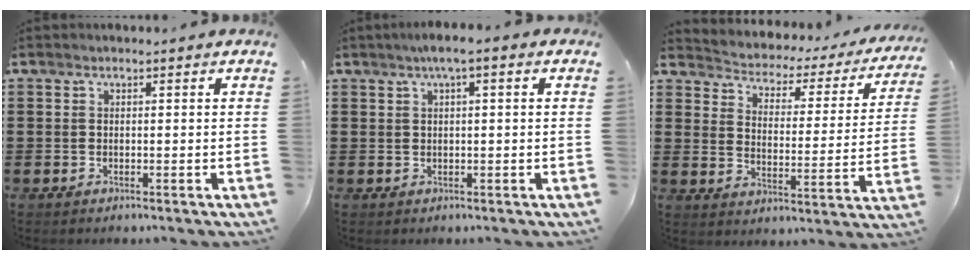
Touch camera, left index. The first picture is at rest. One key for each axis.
{"total": 2.2, "fx": 0.6, "fy": 0.3, "fz": 2.2, "tx": -0.039, "ty": 0.001, "tz": 0.010}
{"total": 2.4, "fx": 2.2, "fy": 0.8, "fz": 0.3, "tx": -0.026, "ty": -0.025, "tz": 0.026}